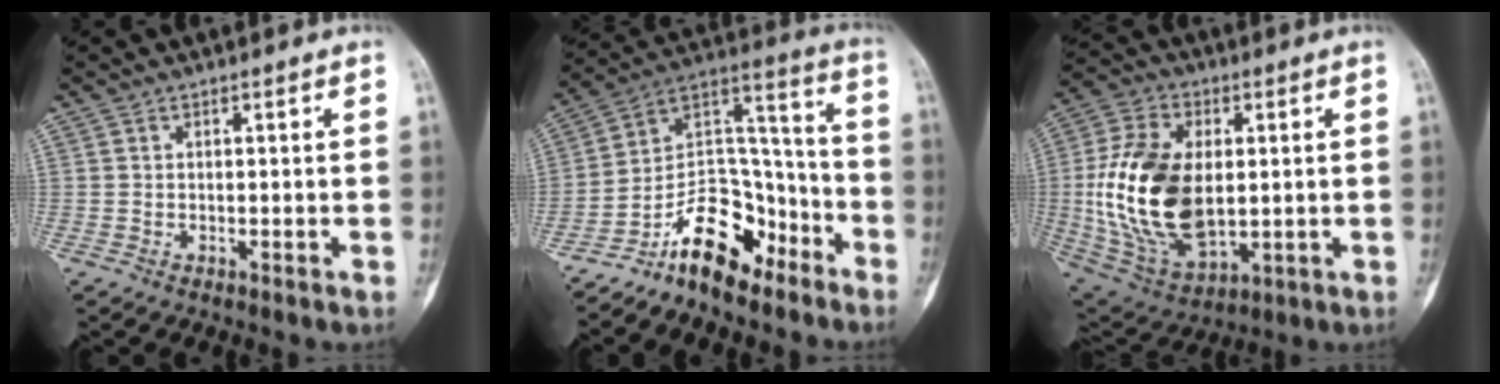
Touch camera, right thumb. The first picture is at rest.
{"total": 14.8, "force": [-10.2, 7.4, 7.9], "torque": [-0.100, 0.108, -0.186]}
{"total": 21.5, "force": [0.6, 12.8, 17.3], "torque": [-0.334, -0.010, 0.027]}